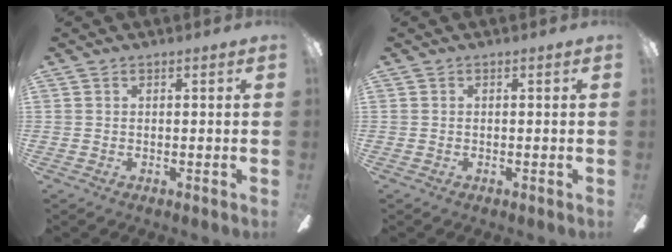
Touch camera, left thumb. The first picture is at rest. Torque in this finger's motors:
{"motor_torque": [-0.11, 0.07, -0.02, -0.05, 0.00]}